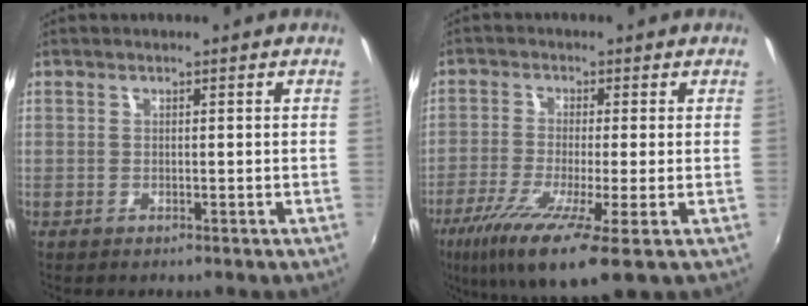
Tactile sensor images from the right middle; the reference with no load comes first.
{"total": 12.2, "force": [-5.9, 1.2, 10.6], "torque": [-0.222, -0.047, -0.110]}